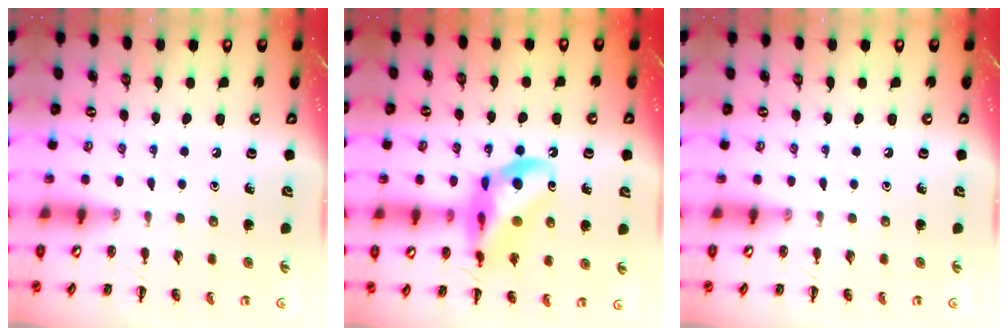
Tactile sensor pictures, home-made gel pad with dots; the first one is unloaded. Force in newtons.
{"total": 15.6, "press": 15.3, "slide": 3.0}
{"total": 0.0}